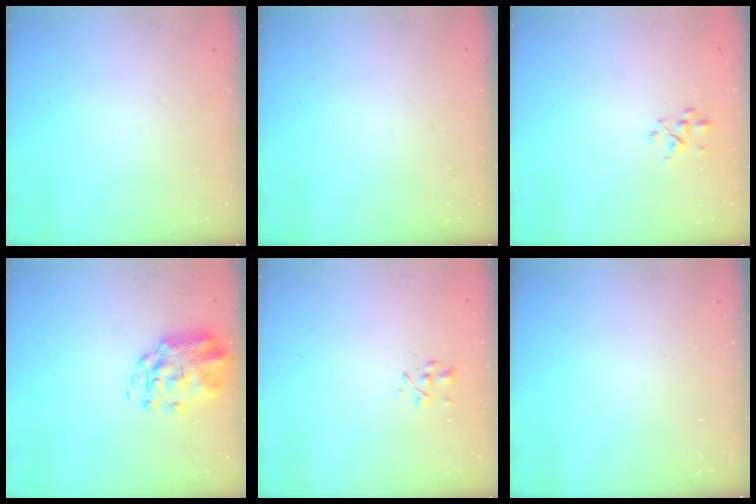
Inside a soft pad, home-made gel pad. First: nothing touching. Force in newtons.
{"total": 0.0}
{"total": 2.3, "press": 2.3, "slide": 0.6}
{"total": 3.8, "press": 3.6, "slide": 1.2}
{"total": 1.3, "press": 1.2, "slide": 0.5}
{"total": 0.0}